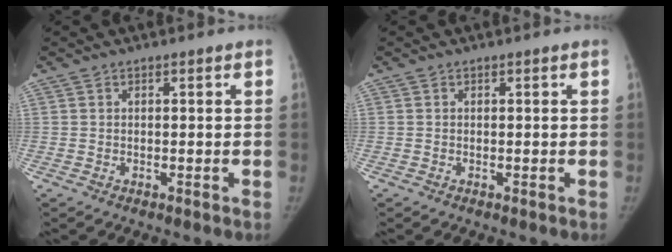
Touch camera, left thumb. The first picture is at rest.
{"total": 0.0}